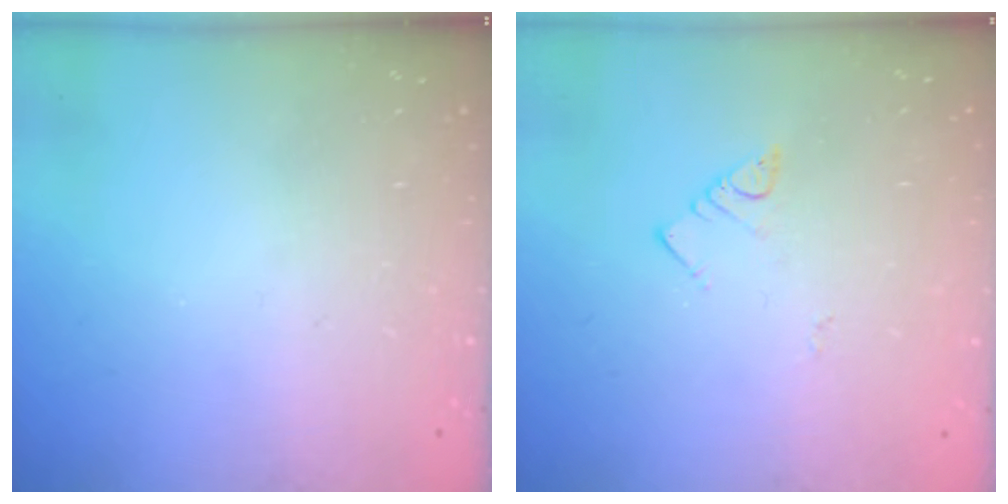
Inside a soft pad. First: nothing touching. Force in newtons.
{"total": 2.7, "press": 2.7, "slide": 0.3}